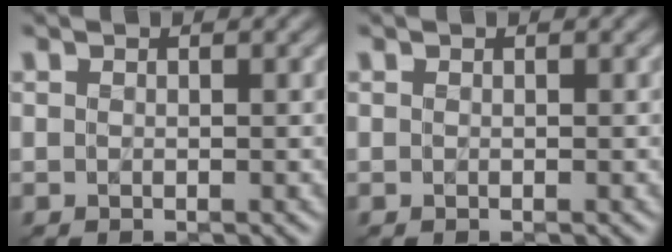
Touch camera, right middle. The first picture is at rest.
{"total": 0.0}